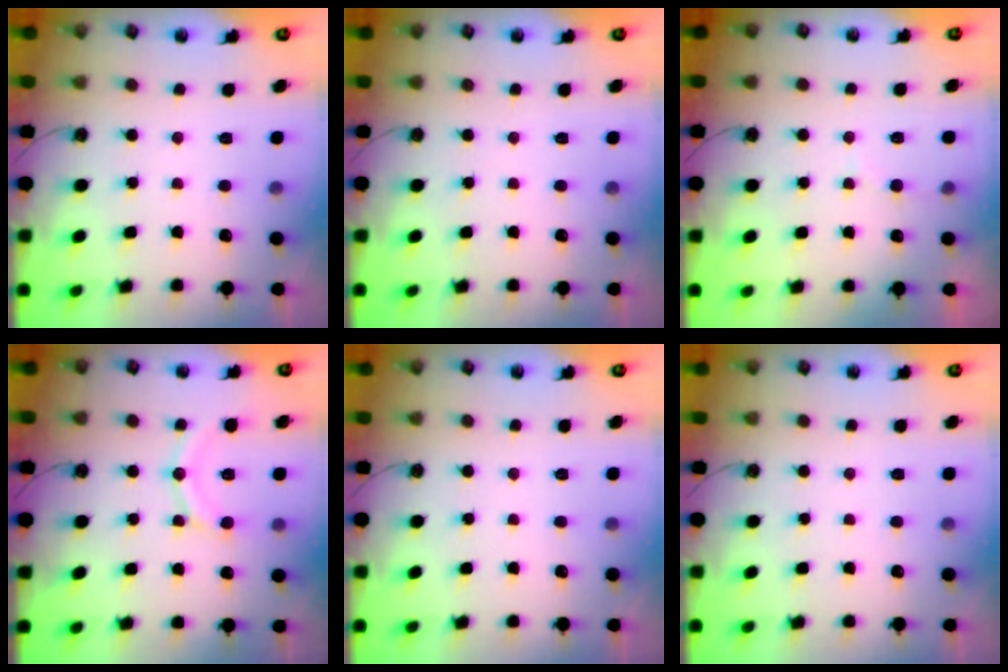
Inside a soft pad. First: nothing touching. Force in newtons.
{"total": 0.0}
{"total": 4.4, "press": 4.3, "slide": 0.5}
{"total": 11.9, "press": 11.8, "slide": 1.1}
{"total": 0.0}
{"total": 0.0}